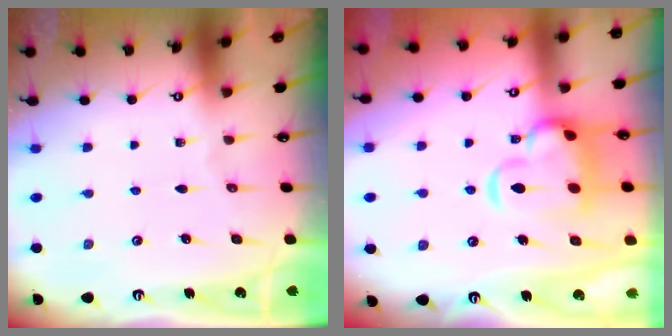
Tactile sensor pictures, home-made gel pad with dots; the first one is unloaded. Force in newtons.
{"total": 9.7, "press": 9.5, "slide": 2.0}